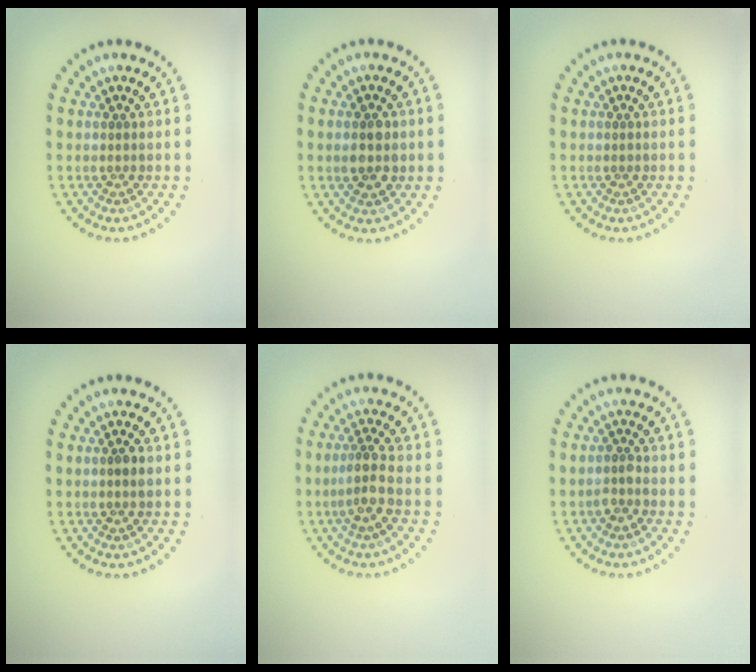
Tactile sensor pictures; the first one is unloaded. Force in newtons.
{"total": 2.2, "press": 2.2, "slide": 0.1}
{"total": 0.0}
{"total": 1.3, "press": 1.2, "slide": 0.6}
{"total": 2.5, "press": 2.0, "slide": 1.5}
{"total": 1.4, "press": 1.2, "slide": 0.7}